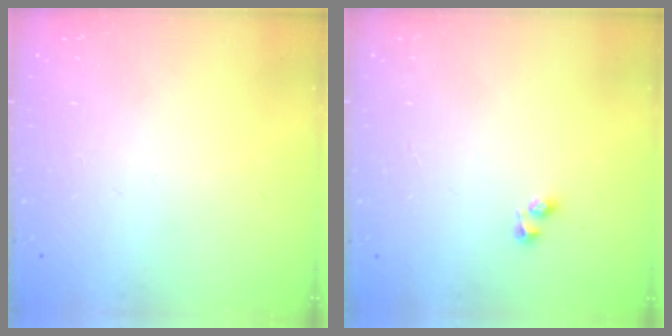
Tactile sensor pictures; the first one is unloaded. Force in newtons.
{"total": 2.6, "press": 2.3, "slide": 1.2}